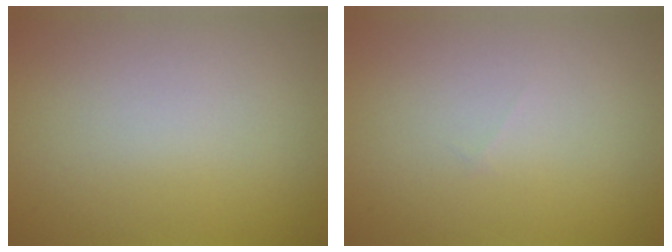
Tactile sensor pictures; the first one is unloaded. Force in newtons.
{"total": 0.0}